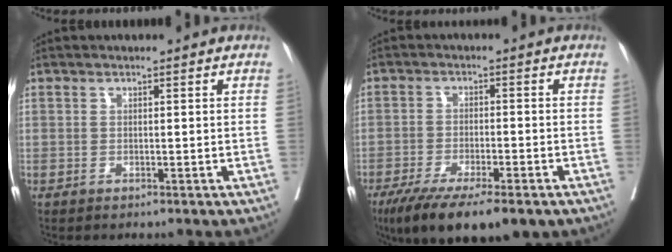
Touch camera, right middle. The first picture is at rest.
{"total": 14.5, "force": [-10.3, 3.6, 9.5], "torque": [-0.145, -0.026, -0.161]}